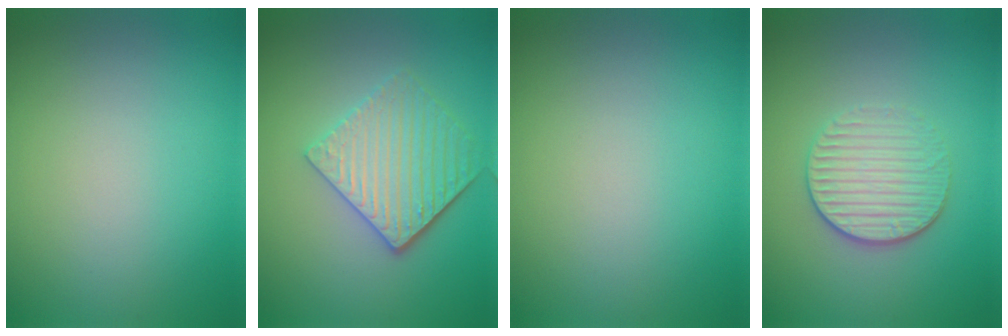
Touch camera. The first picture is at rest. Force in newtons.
{"total": 4.5, "press": 3.7, "slide": 2.5}
{"total": 0.0}
{"total": 3.7, "press": 3.1, "slide": 2.0}